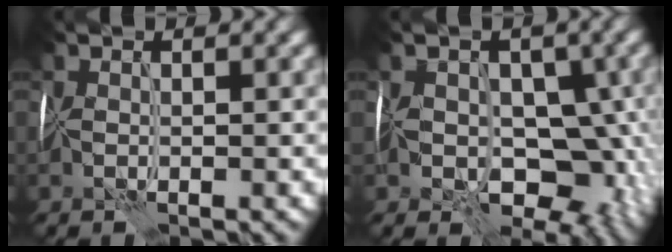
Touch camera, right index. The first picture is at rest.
{"total": 8.0, "force": [-2.2, 5.8, 5.1], "torque": [-0.058, -0.004, -0.037]}